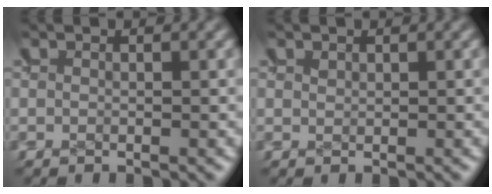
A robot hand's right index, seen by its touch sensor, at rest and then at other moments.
{"total": 0.7, "force": [0.4, 0.3, 0.4], "torque": [-0.016, -0.012, 0.016]}